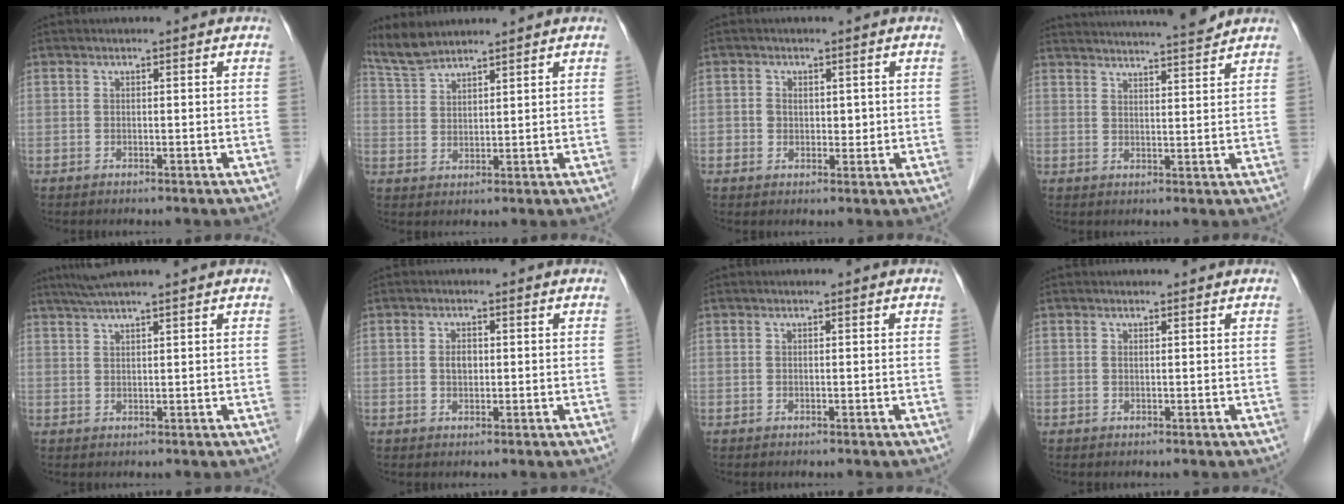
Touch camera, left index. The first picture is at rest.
{"total": 4.8, "force": [4.7, 0.3, 1.0], "torque": [-0.036, 0.013, 0.102]}
{"total": 2.8, "force": [0.3, 2.4, 1.4], "torque": [-0.015, 0.000, 0.003]}
{"total": 13.2, "force": [12.5, -0.4, 4.3], "torque": [-0.073, 0.001, 0.172]}
{"total": 6.4, "force": [5.5, -0.7, 3.3], "torque": [-0.057, 0.034, 0.089]}
{"total": 1.8, "force": [0.1, 1.2, 1.3], "torque": [-0.025, 0.001, 0.002]}
{"total": 0.0}
{"total": 0.9, "force": [0.9, 0.1, 0.3], "torque": [-0.012, 0.007, 0.009]}